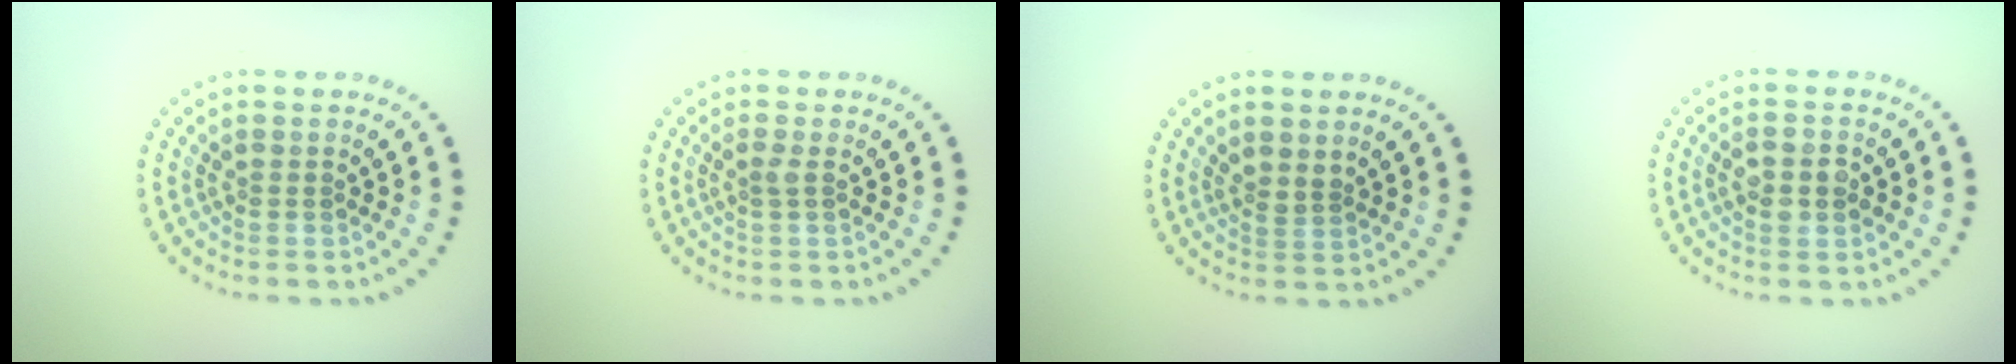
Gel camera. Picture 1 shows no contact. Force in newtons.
{"total": 0.6, "press": 0.5, "slide": 0.3}
{"total": 1.1, "press": 0.7, "slide": 0.8}
{"total": 2.8, "press": 2.8, "slide": 0.2}